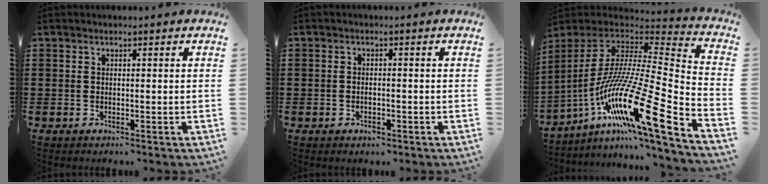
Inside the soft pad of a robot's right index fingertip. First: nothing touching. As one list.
[{"total": 1.2, "force": [-0.6, 0.5, 0.8], "torque": [-0.018, -0.004, -0.011]}, {"total": 19.2, "force": [-9.7, 2.5, 16.4], "torque": [-0.337, -0.011, -0.184]}]